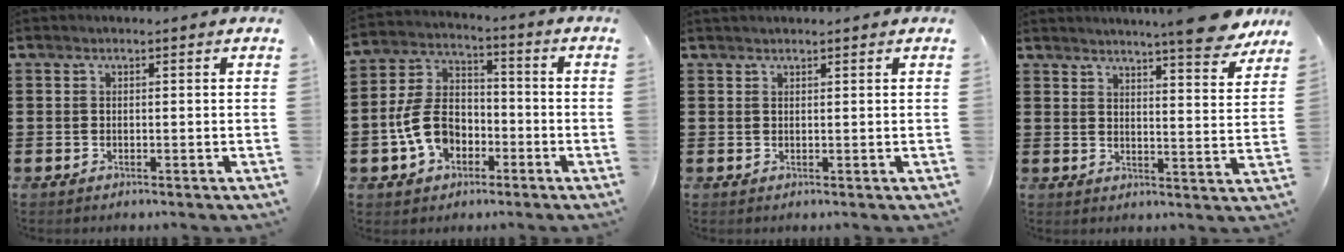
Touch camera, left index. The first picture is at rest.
{"total": 8.9, "force": [-2.9, 6.4, 5.5], "torque": [-0.139, 0.015, -0.058]}
{"total": 0.7, "force": [0.6, 0.0, 0.2], "torque": [-0.004, -0.001, 0.013]}
{"total": 7.6, "force": [6.8, -0.3, 3.5], "torque": [-0.064, -0.036, 0.116]}